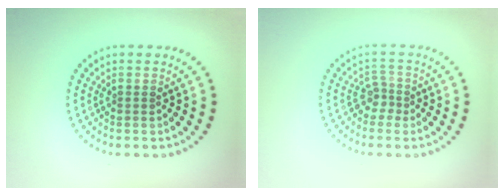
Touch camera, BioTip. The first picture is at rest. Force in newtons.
{"total": 1.9, "press": 1.3, "slide": 1.3}